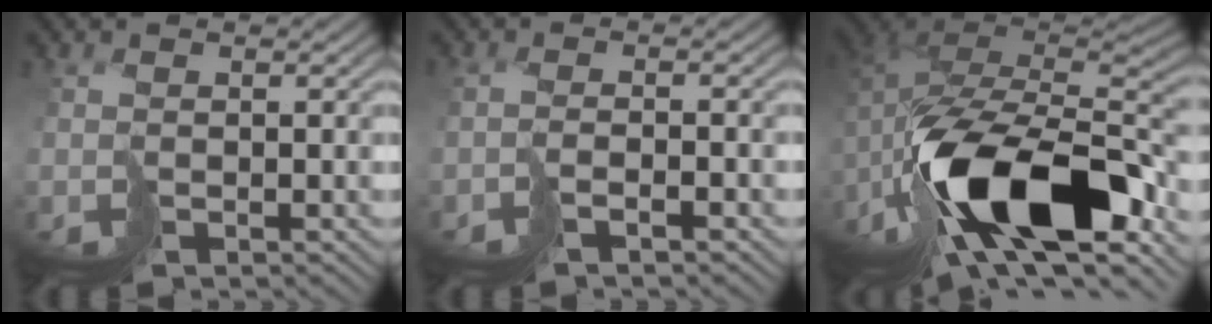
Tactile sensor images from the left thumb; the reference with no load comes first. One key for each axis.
{"total": 2.4, "fx": -1.6, "fy": 0.4, "fz": 1.8, "tx": -0.039, "ty": 0.000, "tz": -0.038}
{"total": 20.0, "fx": -9.1, "fy": 10.3, "fz": 14.6, "tx": -0.306, "ty": -0.021, "tz": -0.146}